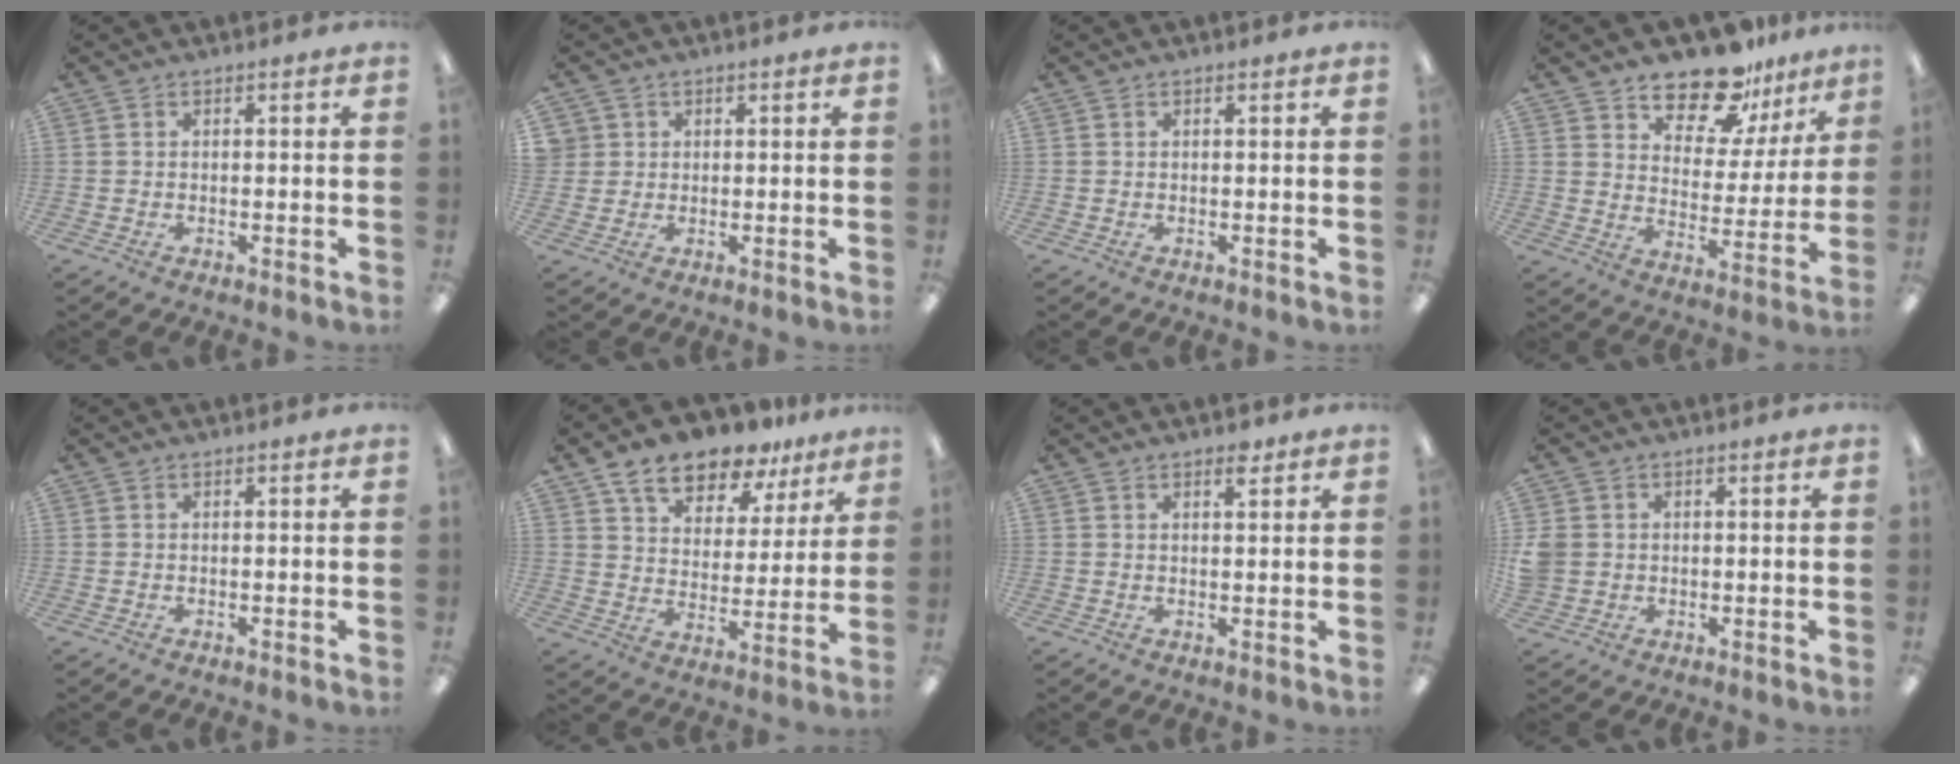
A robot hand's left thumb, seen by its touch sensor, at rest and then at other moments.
{"total": 3.0, "force": [1.1, 2.8, -0.2], "torque": [0.002, 0.003, 0.018]}
{"total": 0.0}
{"total": 15.2, "force": [12.8, 6.5, 4.9], "torque": [-0.078, -0.096, 0.233]}
{"total": 0.0}
{"total": 13.2, "force": [10.7, 6.2, 4.8], "torque": [-0.083, -0.067, 0.195]}
{"total": 2.4, "force": [1.8, 0.9, 1.2], "torque": [-0.011, -0.006, 0.030]}
{"total": 3.8, "force": [0.3, 3.6, 1.0], "torque": [-0.015, 0.004, 0.007]}